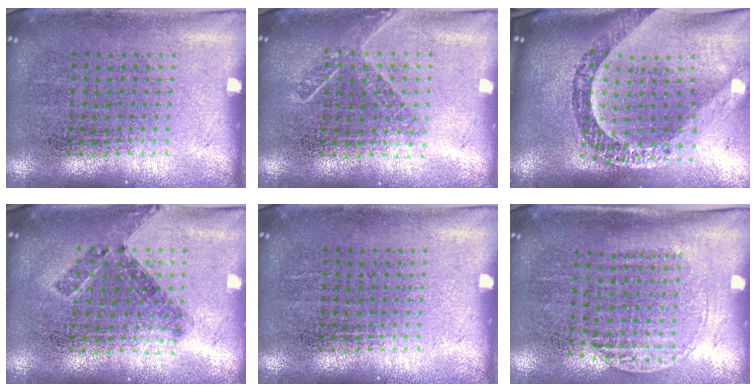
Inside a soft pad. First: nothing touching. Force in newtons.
{"total": 1.5, "press": 1.2, "slide": 0.9}
{"total": 3.6, "press": 2.5, "slide": 2.6}
{"total": 0.8, "press": 0.7, "slide": 0.3}
{"total": 0.0}
{"total": 1.4, "press": 1.2, "slide": 0.7}